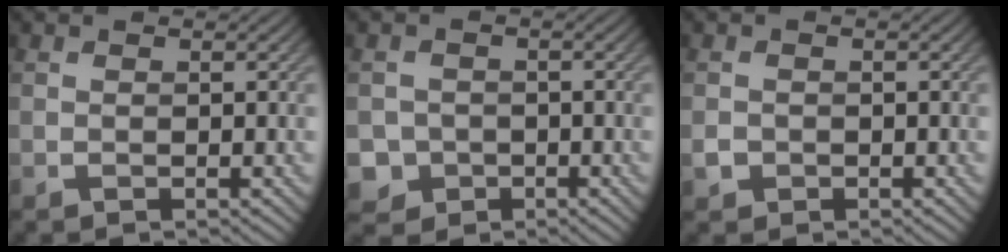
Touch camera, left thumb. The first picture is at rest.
{"total": 3.2, "force": [-1.3, 2.9, 0.5], "torque": [-0.010, -0.008, -0.030]}
{"total": 1.3, "force": [-0.5, 1.1, 0.3], "torque": [-0.005, -0.004, -0.012]}